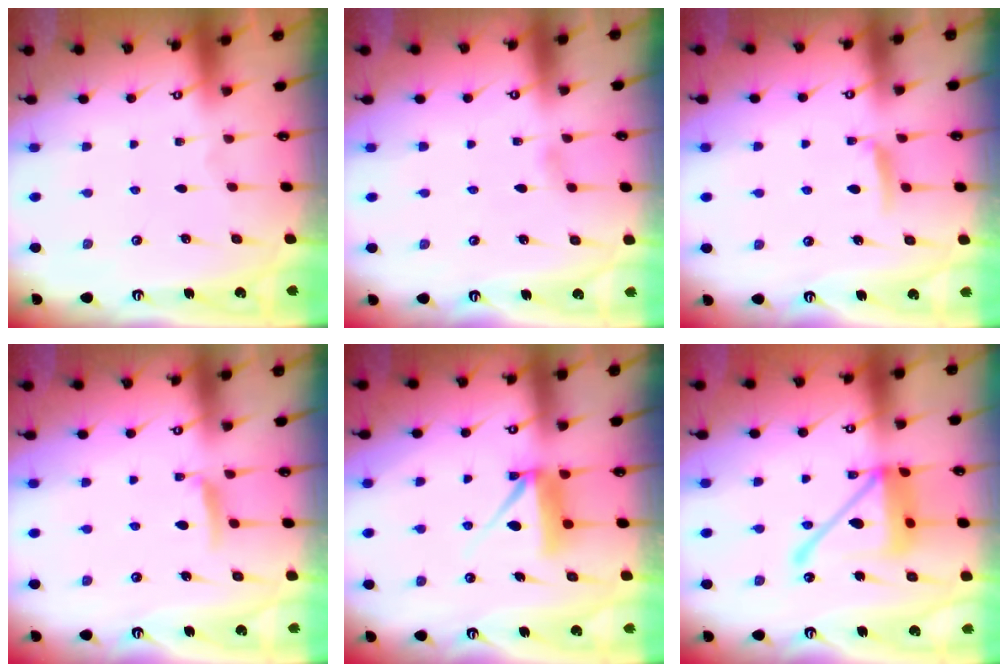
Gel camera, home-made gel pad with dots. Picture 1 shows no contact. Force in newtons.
{"total": 2.9, "press": 2.9, "slide": 0.4}
{"total": 6.5, "press": 6.4, "slide": 0.8}
{"total": 6.5, "press": 6.4, "slide": 0.8}
{"total": 8.4, "press": 8.3, "slide": 0.6}
{"total": 17.9, "press": 17.8, "slide": 1.7}